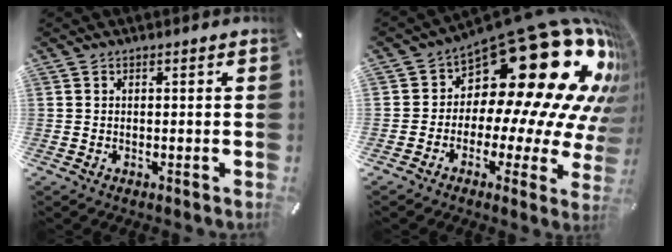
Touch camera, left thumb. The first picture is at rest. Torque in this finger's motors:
{"motor_torque": [1.60, 1.61, 1.45, 0.68, 0.12]}